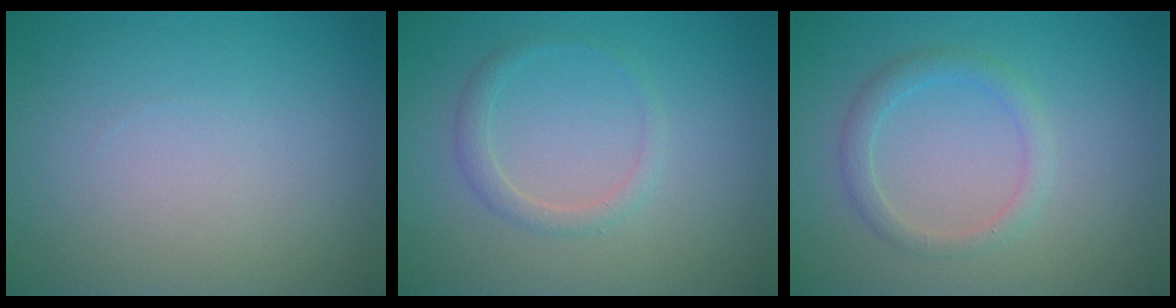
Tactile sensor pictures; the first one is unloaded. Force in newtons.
{"total": 1.5, "press": 1.5, "slide": 0.1}
{"total": 1.8, "press": 1.8, "slide": 0.0}